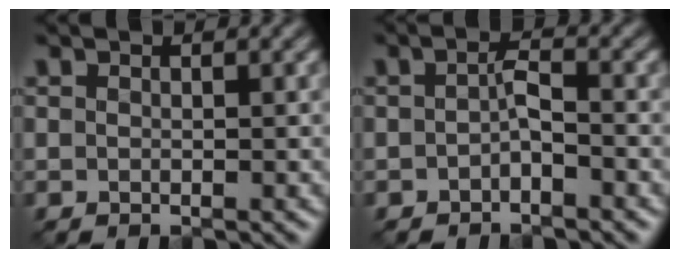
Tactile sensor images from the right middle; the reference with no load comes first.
{"total": 1.5, "force": [-0.8, 0.5, 1.3], "torque": [-0.027, 0.004, -0.015]}